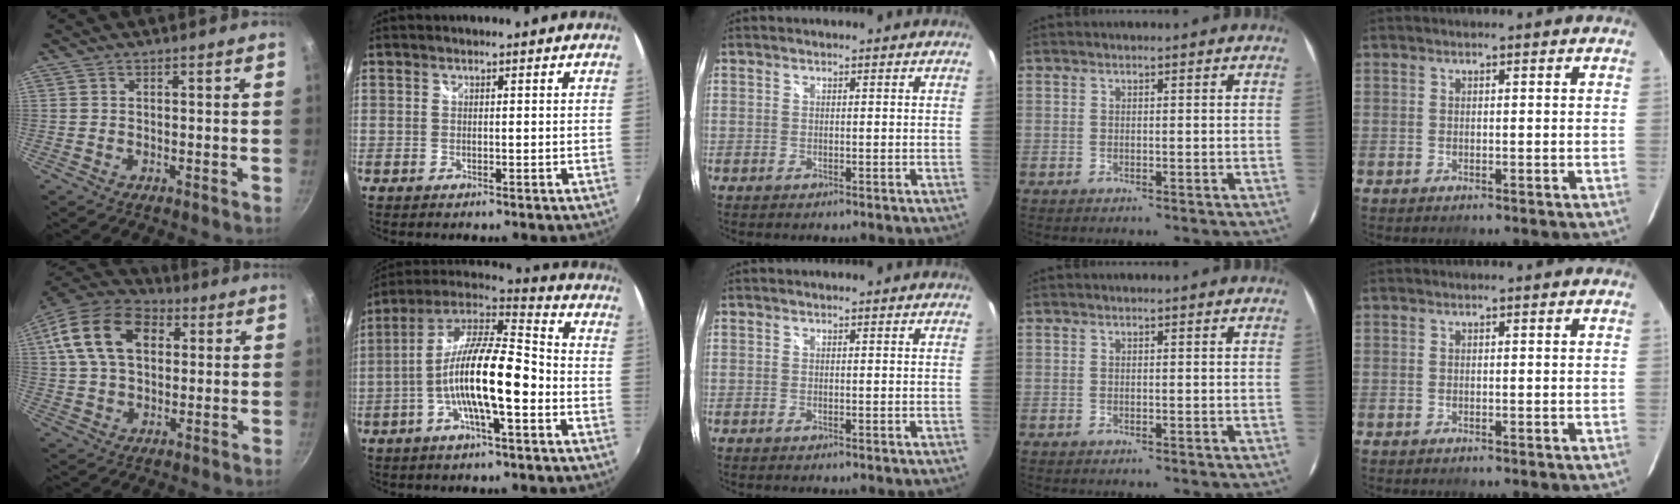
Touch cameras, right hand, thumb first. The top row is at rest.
{"thumb": {"total": 16.8, "force": [4.5, 11.2, 11.6], "torque": [-0.194, 0.019, 0.066]}, "index": {"total": 15.3, "force": [-4.2, 3.3, 14.3], "torque": [-0.260, 0.004, -0.085]}}